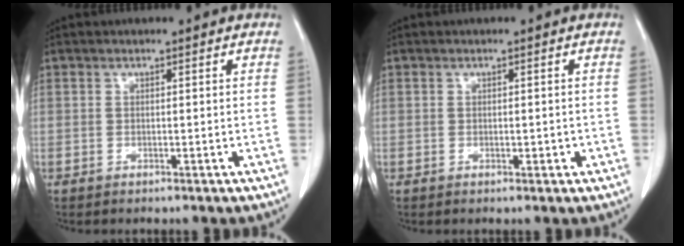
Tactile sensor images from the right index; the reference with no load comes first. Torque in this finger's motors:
{"motor_torque": [0.01, 0.09, 0.02, 0.01]}